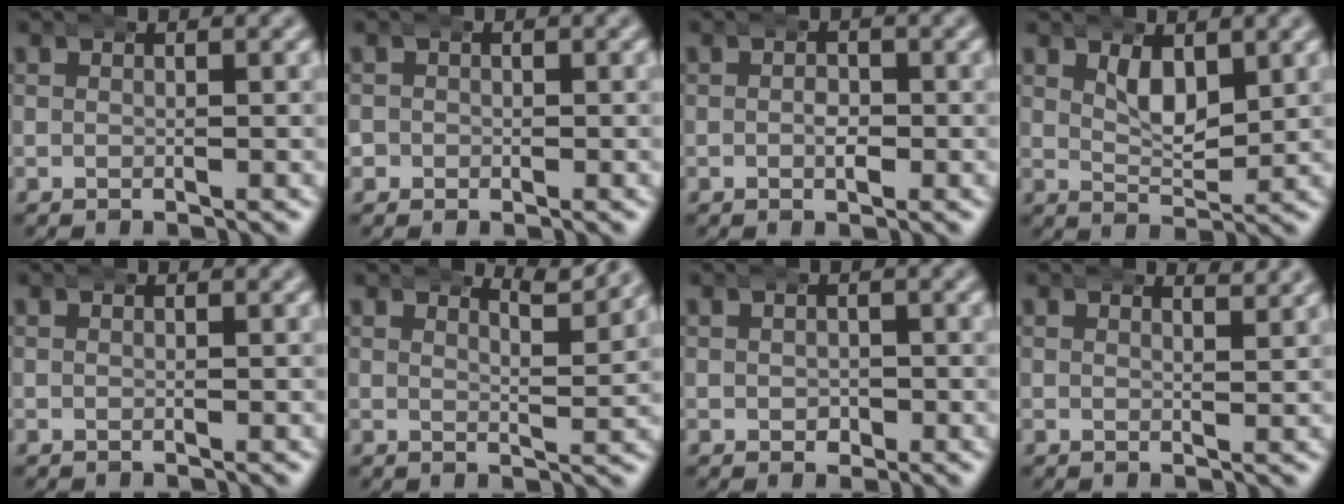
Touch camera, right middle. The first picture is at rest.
{"total": 2.3, "force": [-0.2, 2.3, 0.2], "torque": [-0.016, -0.001, -0.011]}
{"total": 1.2, "force": [-0.2, 0.9, 0.8], "torque": [-0.013, -0.001, -0.007]}
{"total": 2.7, "force": [1.5, 1.1, 2.0], "torque": [-0.031, -0.015, 0.027]}
{"total": 0.0}
{"total": 3.1, "force": [2.8, 0.1, 1.3], "torque": [-0.014, -0.014, 0.045]}
{"total": 1.0, "force": [-0.2, 1.0, 0.2], "torque": [-0.001, 0.000, -0.006]}
{"total": 1.6, "force": [1.5, 0.0, 0.4], "torque": [-0.004, -0.007, 0.024]}